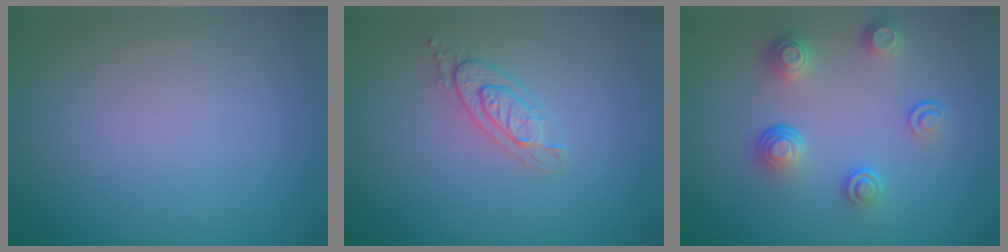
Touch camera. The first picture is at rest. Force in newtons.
{"total": 2.1, "press": 2.1, "slide": 0.4}
{"total": 3.9, "press": 2.8, "slide": 2.6}